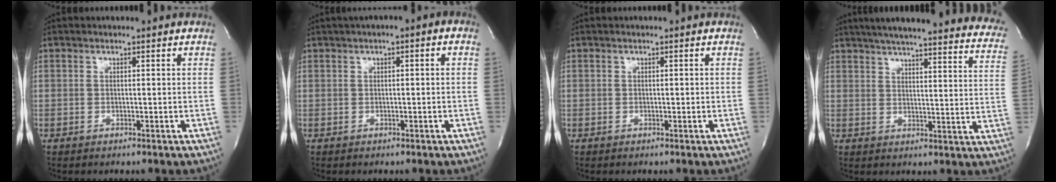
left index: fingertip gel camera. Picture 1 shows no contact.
{"total": 2.6, "force": [0.8, 0.8, 2.4], "torque": [-0.034, 0.015, 0.008]}
{"total": 0.0}
{"total": 31.1, "force": [27.1, 4.0, 14.7], "torque": [-0.184, -0.047, 0.314]}